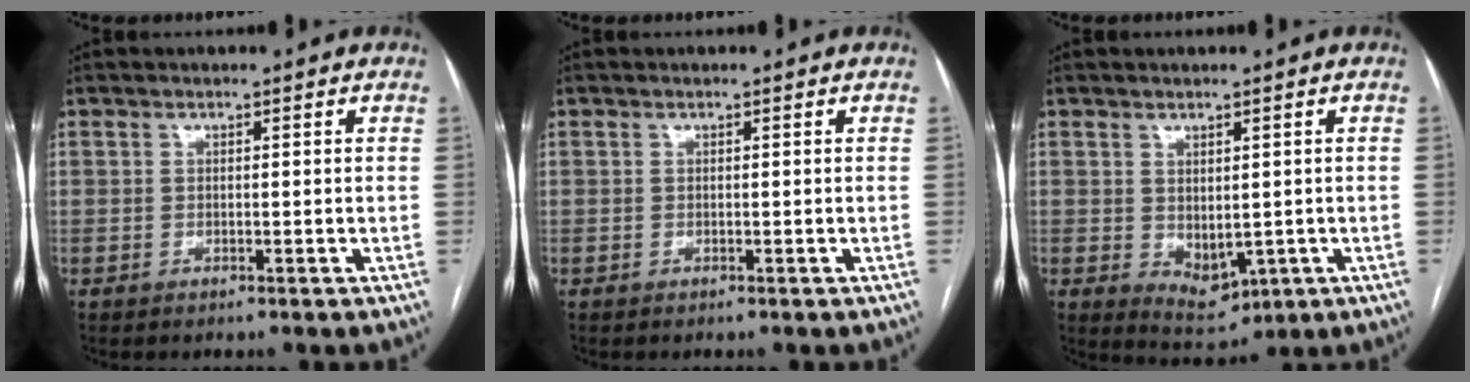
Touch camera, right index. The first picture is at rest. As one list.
[{"total": 0.0}, {"total": 5.1, "force": [-0.8, 2.9, 4.1], "torque": [-0.062, -0.011, 0.010]}]